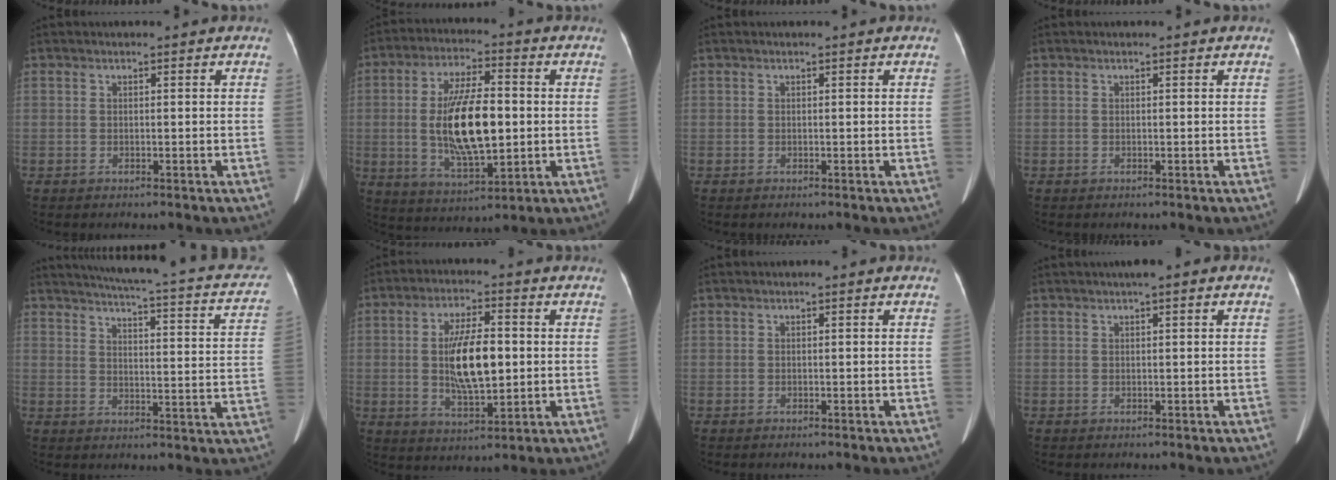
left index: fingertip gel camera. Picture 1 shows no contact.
{"total": 14.1, "force": [-0.5, 4.5, 13.4], "torque": [-0.263, 0.000, -0.004]}
{"total": 0.0}
{"total": 0.0}
{"total": 21.1, "force": [17.1, 3.4, 11.9], "torque": [-0.164, -0.014, 0.187]}
{"total": 10.3, "force": [0.2, 3.3, 9.8], "torque": [-0.186, 0.002, 0.005]}
{"total": 0.0}
{"total": 2.5, "force": [1.3, 0.4, 2.1], "torque": [-0.035, 0.014, 0.016]}